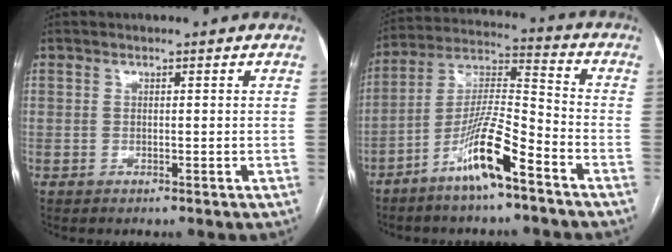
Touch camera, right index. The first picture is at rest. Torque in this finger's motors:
{"motor_torque": [1.18, -0.45, 0.34, 0.16]}